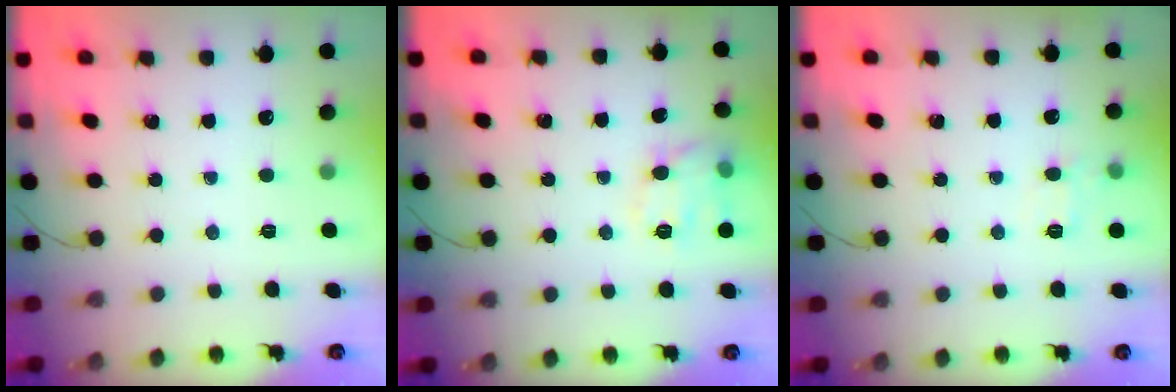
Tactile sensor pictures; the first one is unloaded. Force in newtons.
{"total": 11.5, "press": 11.4, "slide": 0.7}
{"total": 7.2, "press": 6.9, "slide": 1.9}